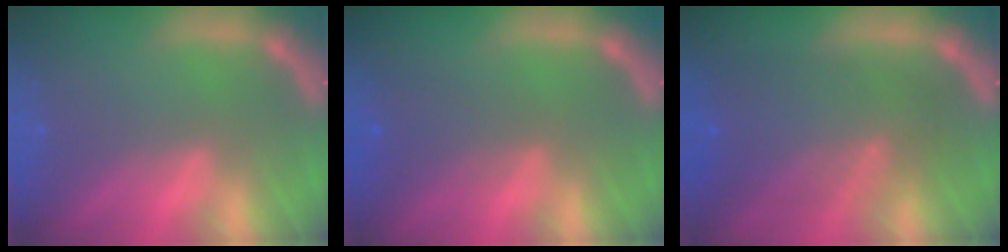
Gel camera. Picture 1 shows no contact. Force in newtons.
{"total": 2.5}
{"total": 8.0}